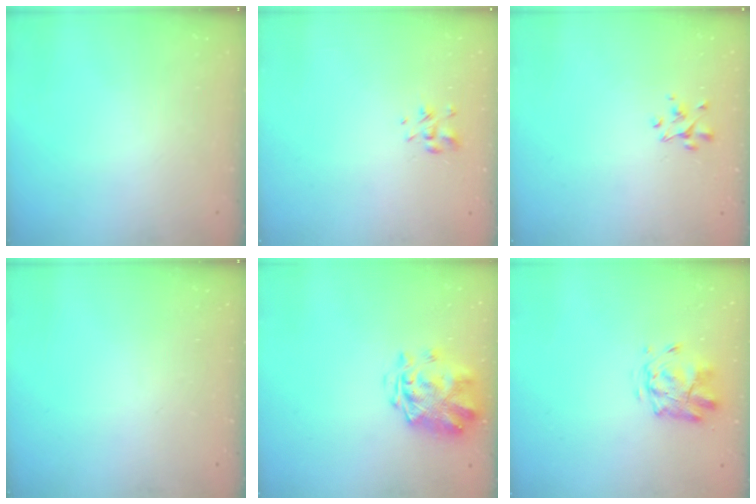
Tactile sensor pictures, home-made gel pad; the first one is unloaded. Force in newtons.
{"total": 1.3, "press": 1.2, "slide": 0.6}
{"total": 3.0, "press": 2.9, "slide": 0.9}
{"total": 0.0}
{"total": 3.3, "press": 3.0, "slide": 1.5}
{"total": 2.8, "press": 2.4, "slide": 1.3}